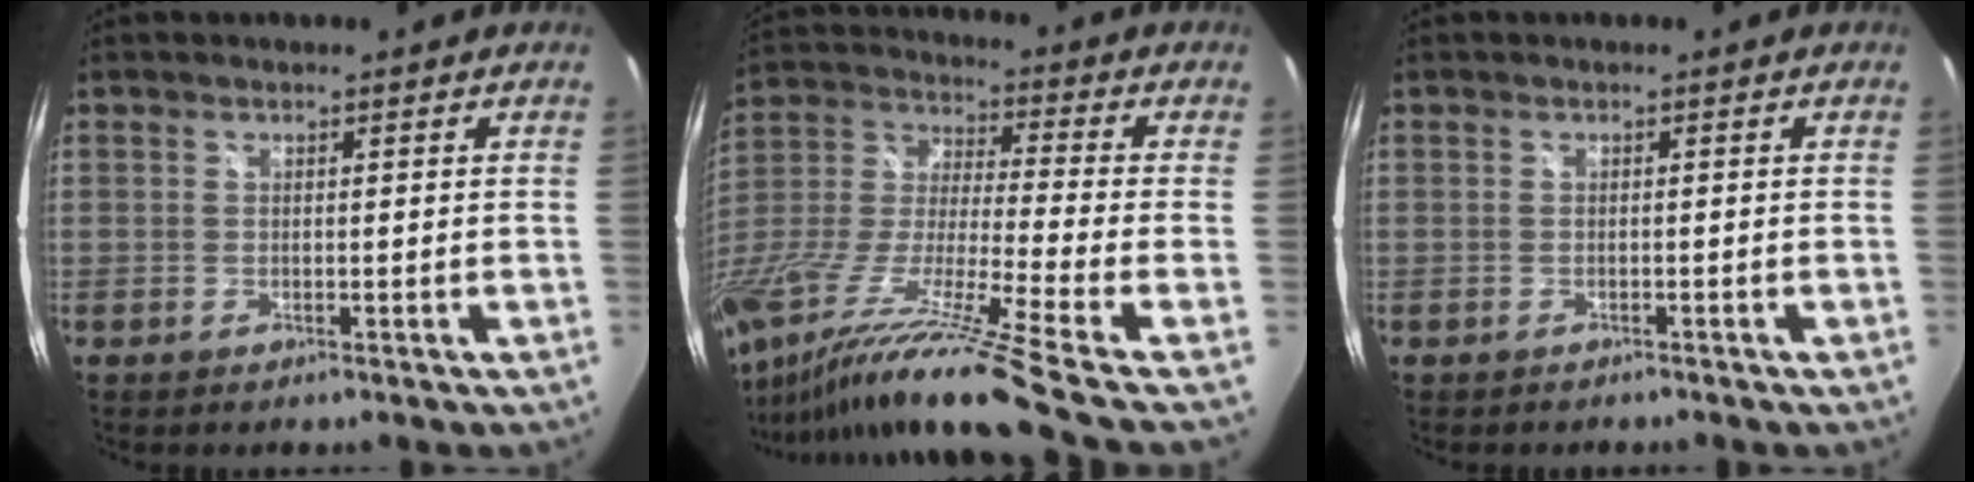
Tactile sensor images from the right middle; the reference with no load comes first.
{"total": 25.5, "force": [-18.8, -1.4, 17.2], "torque": [-0.303, -0.079, -0.337]}
{"total": 0.9, "force": [-0.8, 0.3, 0.1], "torque": [-0.006, -0.003, -0.012]}